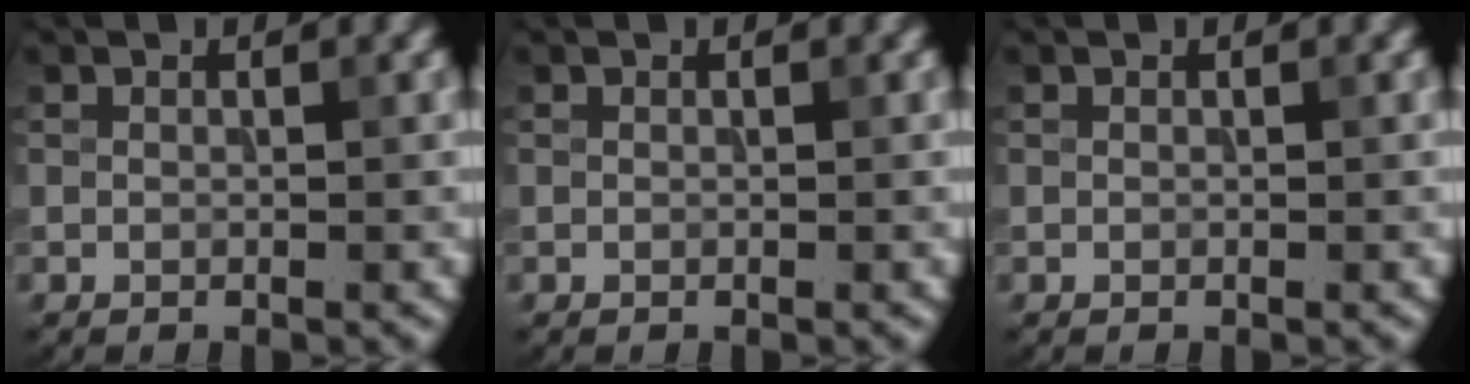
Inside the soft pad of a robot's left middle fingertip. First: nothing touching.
{"total": 0.0}
{"total": 0.0}